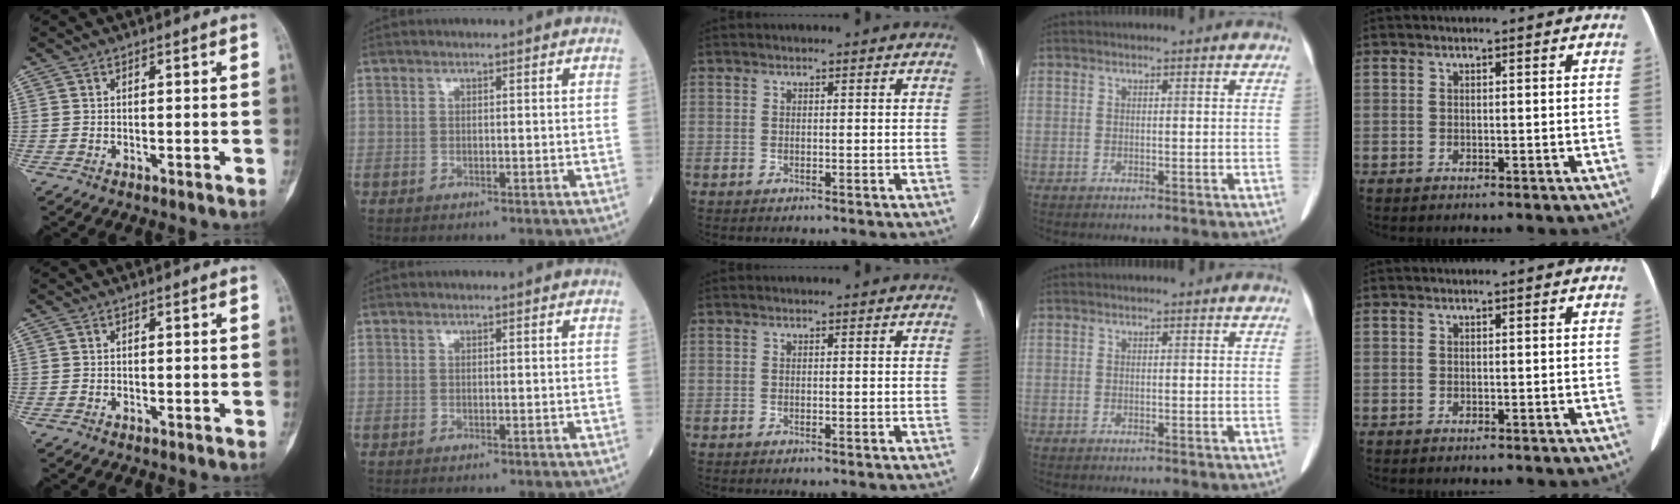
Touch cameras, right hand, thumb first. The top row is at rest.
{}